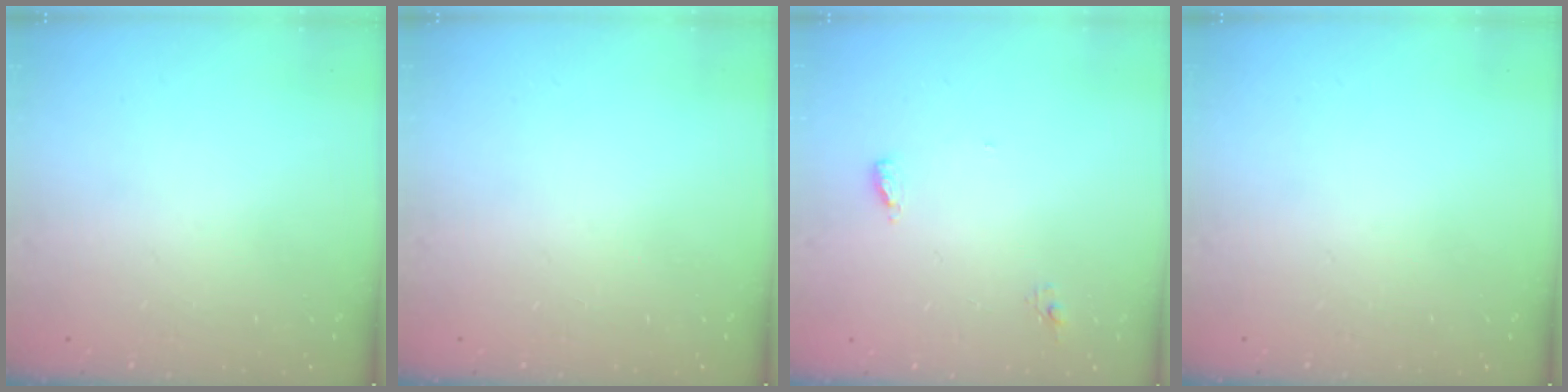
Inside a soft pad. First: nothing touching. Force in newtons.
{"total": 0.0}
{"total": 4.7, "press": 4.5, "slide": 1.1}
{"total": 0.0}